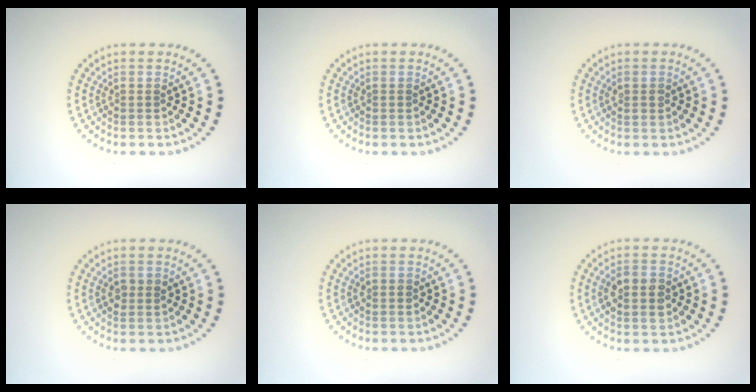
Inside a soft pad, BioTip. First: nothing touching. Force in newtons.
{"total": 0.0}
{"total": 0.8, "press": 0.8, "slide": 0.3}
{"total": 1.5, "press": 1.5, "slide": 0.2}
{"total": 1.0, "press": 1.0, "slide": 0.2}
{"total": 3.4, "press": 3.4, "slide": 0.1}